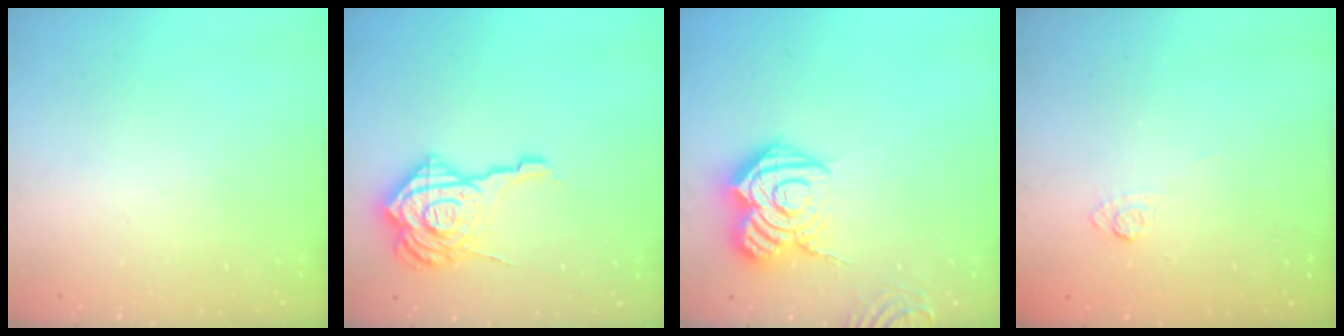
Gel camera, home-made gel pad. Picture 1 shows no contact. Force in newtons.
{"total": 18.9, "press": 18.8, "slide": 1.9}
{"total": 17.2, "press": 17.2, "slide": 1.5}
{"total": 3.3, "press": 3.0, "slide": 1.4}